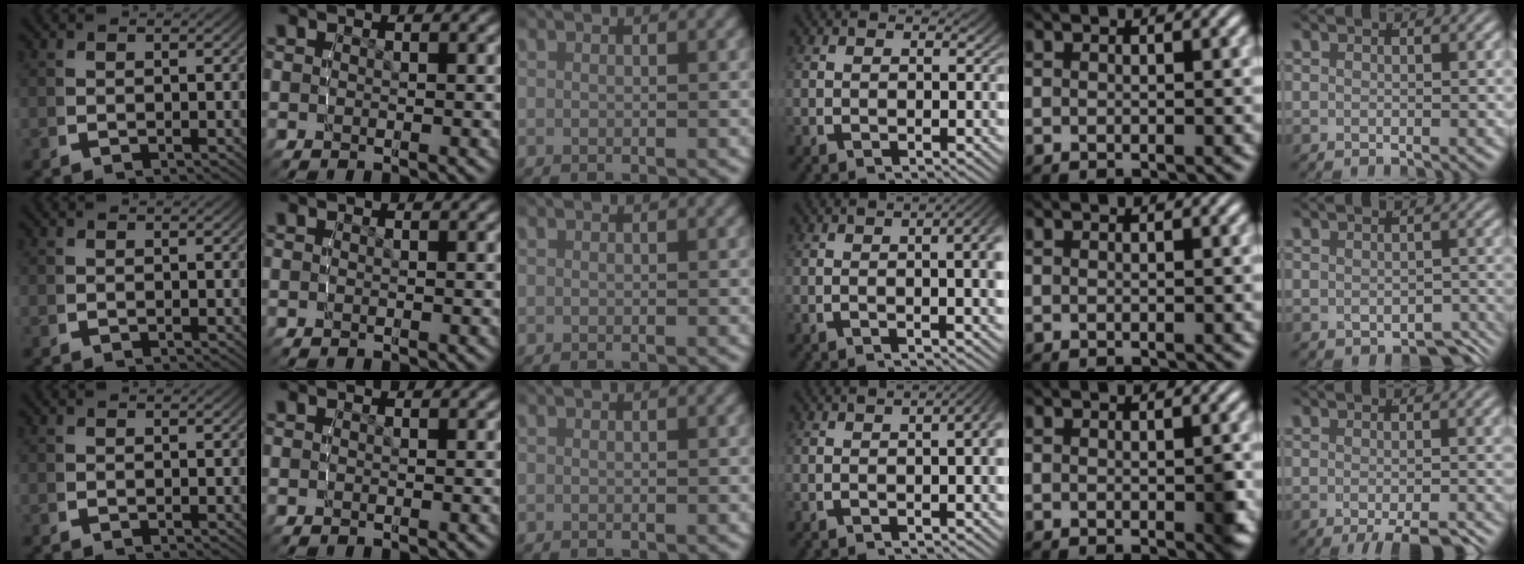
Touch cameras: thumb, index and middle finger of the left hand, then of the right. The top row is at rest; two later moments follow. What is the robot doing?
{"motion": "lift_and_place", "object": "glasses"}